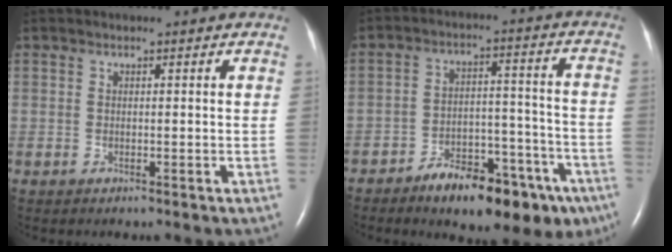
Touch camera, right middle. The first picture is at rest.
{"total": 15.2, "force": [-10.2, 6.1, 9.4], "torque": [-0.107, 0.038, -0.147]}